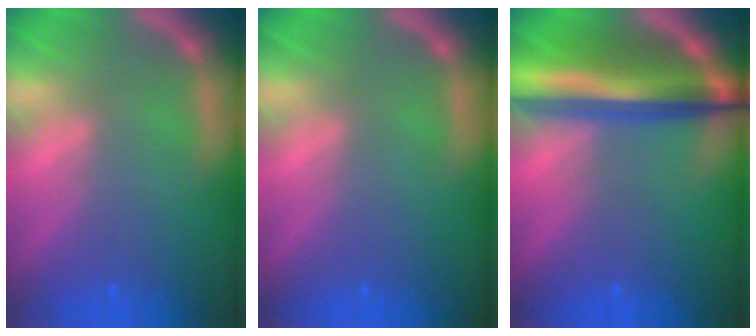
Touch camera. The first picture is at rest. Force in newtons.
{"total": 0.0}
{"total": 9.1}